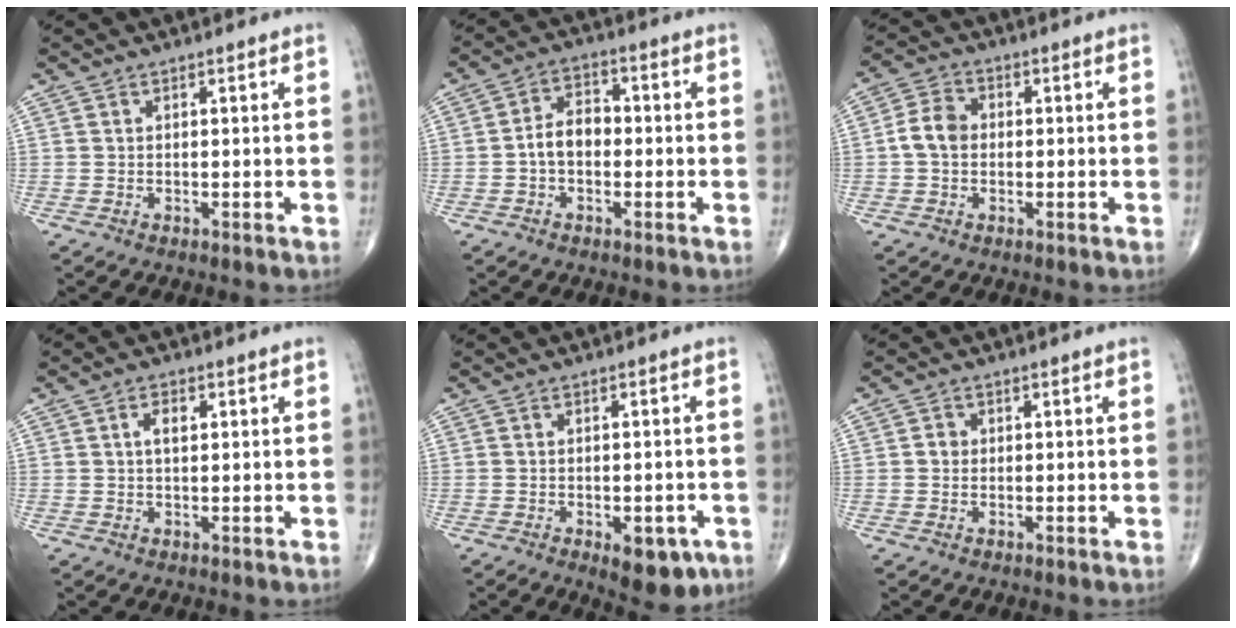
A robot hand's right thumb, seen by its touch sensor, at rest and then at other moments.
{"total": 6.0, "force": [-1.0, 4.1, 4.3], "torque": [-0.060, 0.025, -0.027]}
{"total": 5.5, "force": [-0.3, 4.3, 3.5], "torque": [-0.060, 0.017, -0.014]}
{"total": 2.9, "force": [0.7, 1.6, 2.3], "torque": [-0.038, 0.004, 0.011]}
{"total": 8.0, "force": [-3.7, 3.8, 5.9], "torque": [-0.057, 0.007, -0.042]}
{"total": 1.5, "force": [-0.1, 1.4, 0.6], "torque": [-0.003, 0.004, -0.004]}